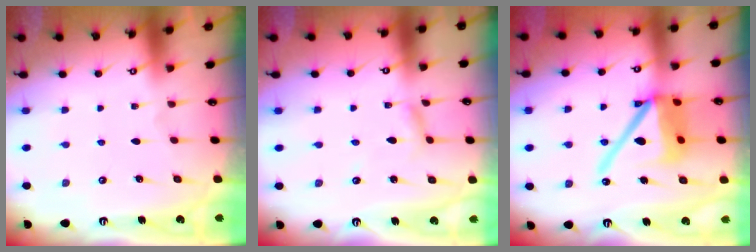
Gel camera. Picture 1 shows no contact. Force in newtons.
{"total": 2.3, "press": 2.3, "slide": 0.1}
{"total": 16.3, "press": 16.2, "slide": 1.9}